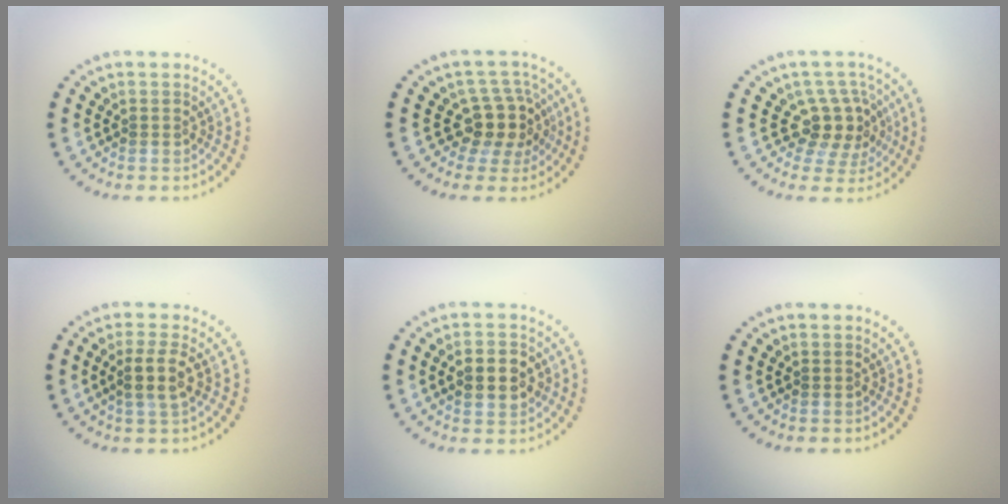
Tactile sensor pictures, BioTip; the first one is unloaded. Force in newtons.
{"total": 3.8, "press": 3.0, "slide": 2.3}
{"total": 3.6, "press": 3.0, "slide": 2.0}
{"total": 2.5, "press": 2.2, "slide": 1.2}
{"total": 3.9, "press": 3.9, "slide": 0.2}
{"total": 0.0}